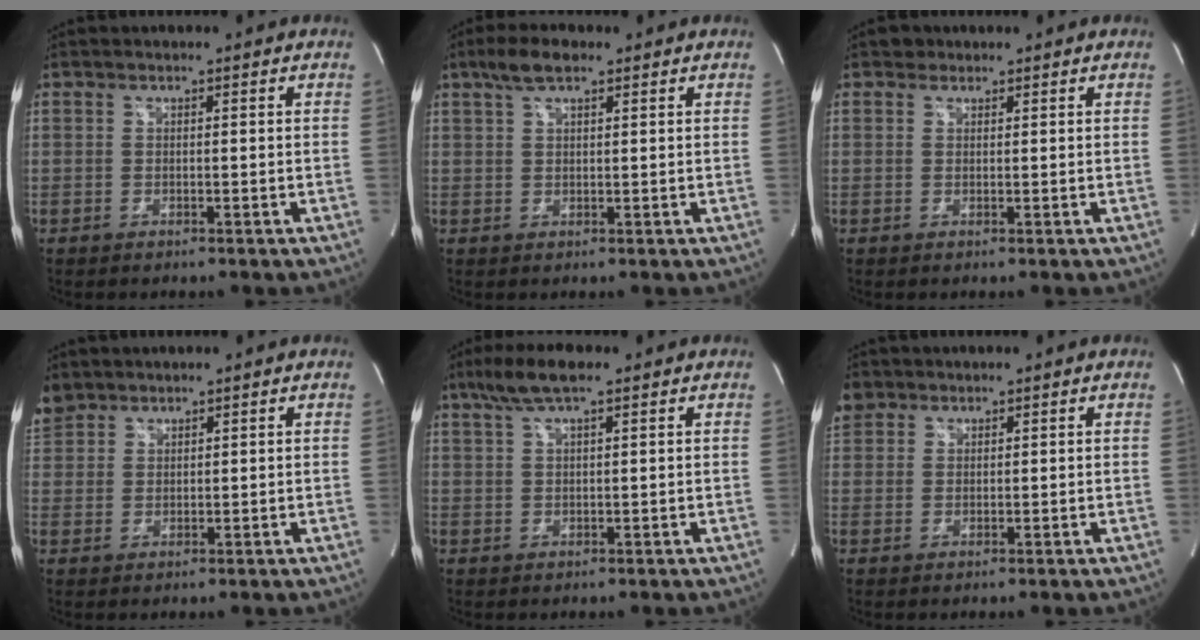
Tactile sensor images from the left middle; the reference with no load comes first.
{"total": 4.5, "force": [3.0, 1.3, 3.0], "torque": [-0.068, 0.016, 0.057]}
{"total": 1.3, "force": [0.9, 0.9, 0.0], "torque": [0.004, 0.005, 0.009]}
{"total": 5.9, "force": [4.7, 3.4, 1.0], "torque": [-0.034, 0.018, 0.102]}
{"total": 5.9, "force": [4.1, 0.9, 4.1], "torque": [-0.091, 0.018, 0.078]}
{"total": 5.2, "force": [3.5, 3.7, 0.9], "torque": [-0.029, 0.019, 0.074]}